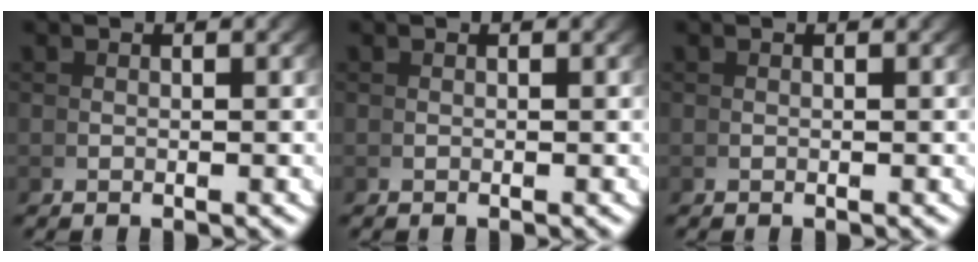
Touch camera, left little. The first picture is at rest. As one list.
[{"total": 0.0}, {"total": 0.0}]